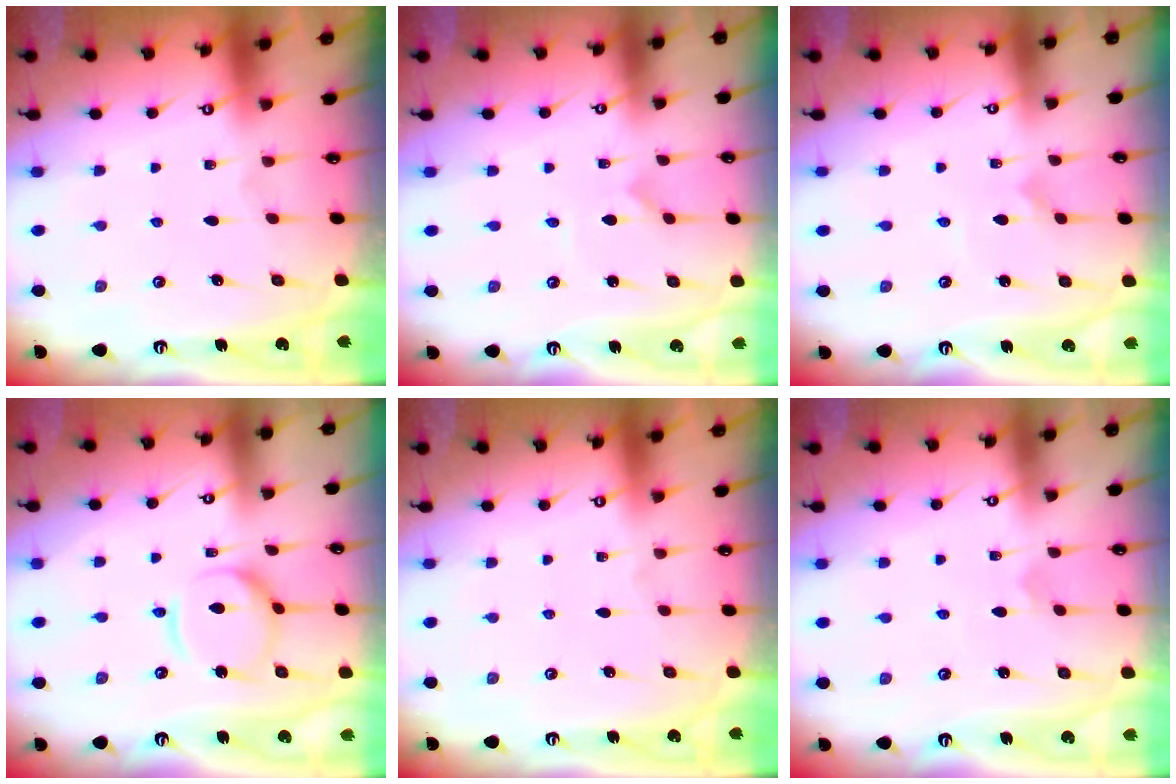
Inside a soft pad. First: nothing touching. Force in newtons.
{"total": 0.0}
{"total": 1.3, "press": 1.3, "slide": 0.0}
{"total": 11.1, "press": 11.1, "slide": 1.0}
{"total": 0.0}
{"total": 1.7, "press": 1.7, "slide": 0.1}